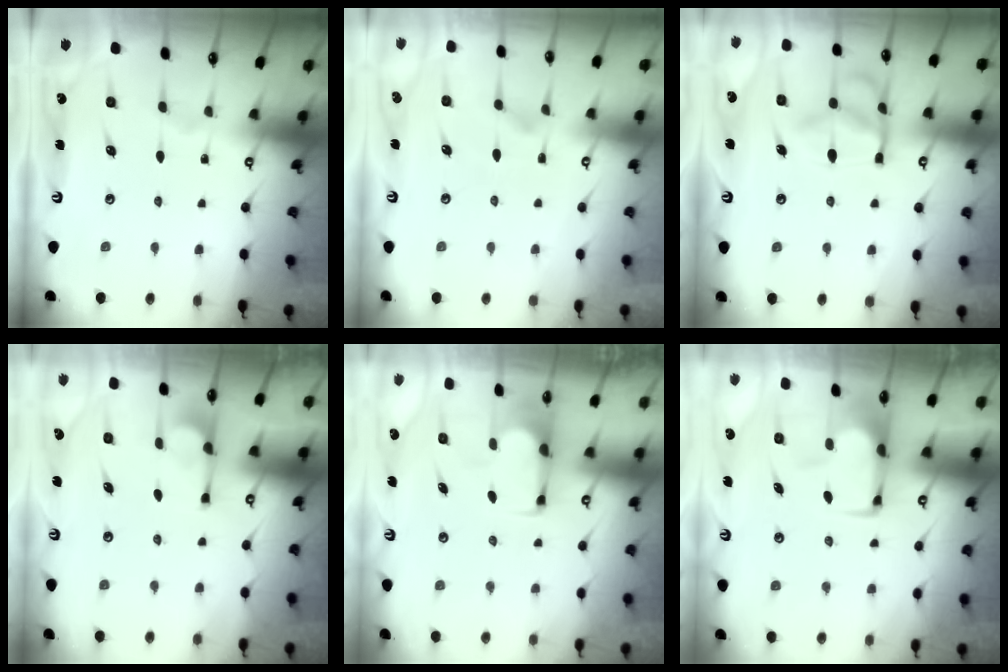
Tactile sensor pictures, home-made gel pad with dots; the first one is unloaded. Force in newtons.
{"total": 1.4, "press": 0.7, "slide": 1.2}
{"total": 13.1, "press": 13.1, "slide": 1.4}
{"total": 1.3, "press": 1.1, "slide": 0.6}
{"total": 1.8, "press": 1.5, "slide": 0.9}
{"total": 1.8, "press": 1.7, "slide": 0.4}